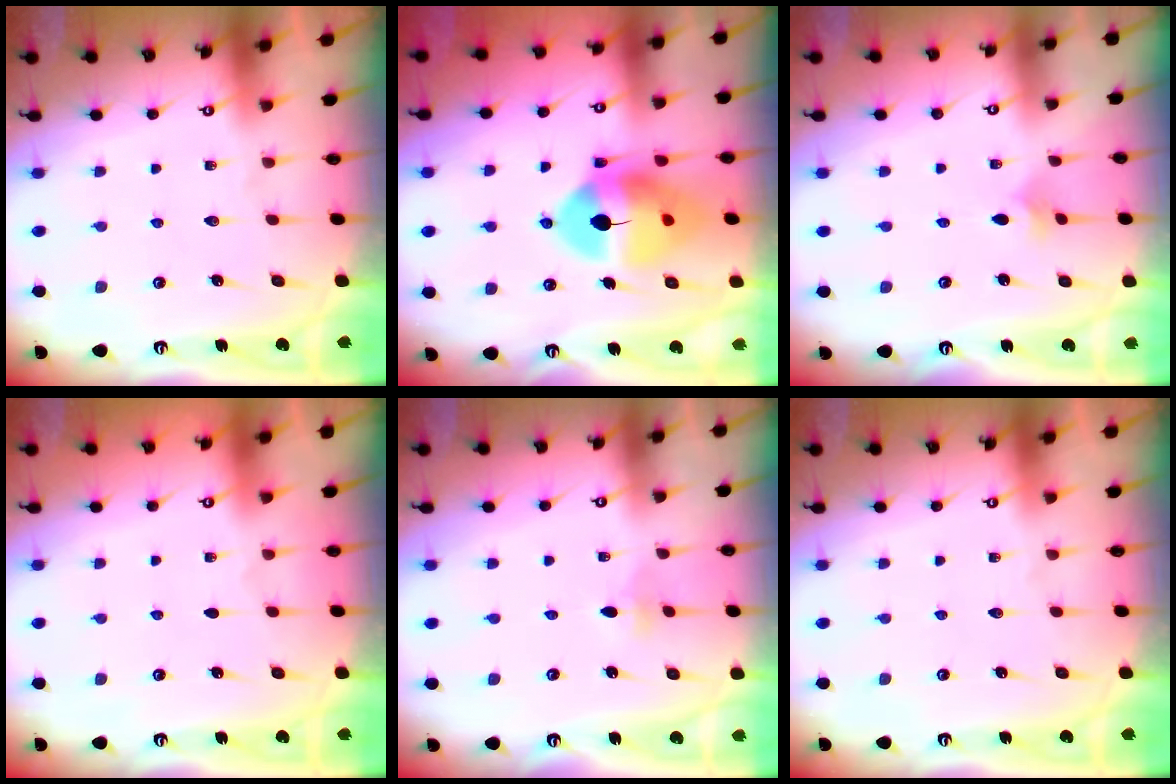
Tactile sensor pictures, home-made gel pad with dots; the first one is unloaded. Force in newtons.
{"total": 13.6, "press": 13.5, "slide": 2.1}
{"total": 2.0, "press": 1.9, "slide": 0.5}
{"total": 0.0}
{"total": 2.4, "press": 2.3, "slide": 0.7}
{"total": 0.0}